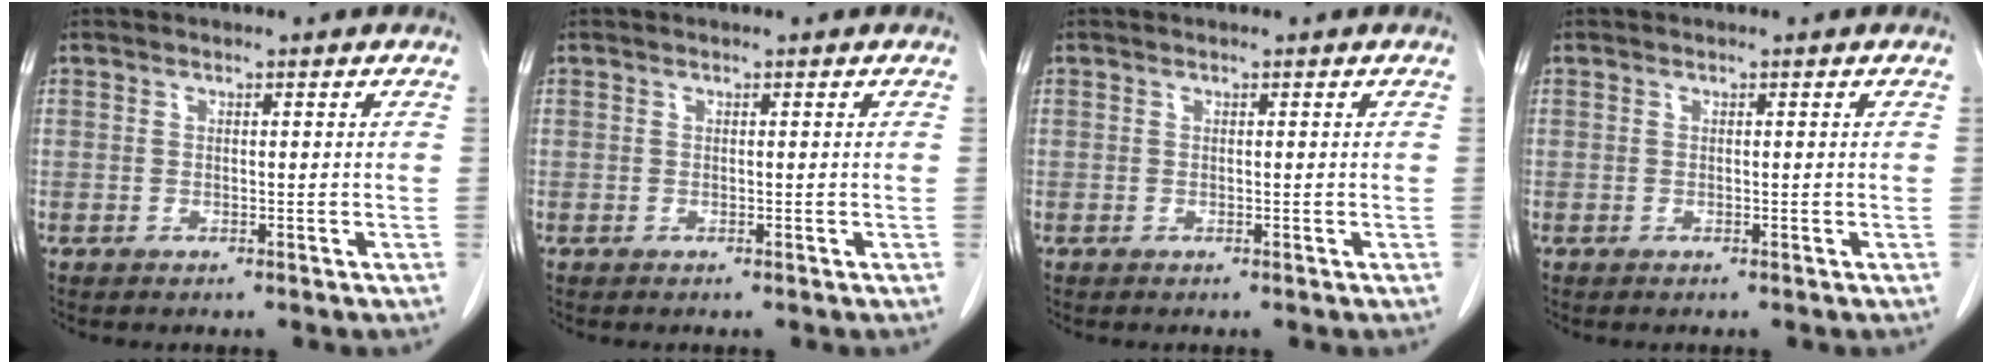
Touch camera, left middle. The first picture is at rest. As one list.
[{"total": 0.0}, {"total": 0.0}, {"total": 0.0}]